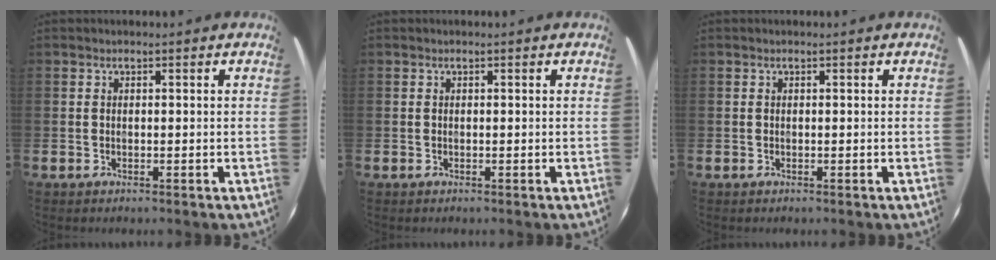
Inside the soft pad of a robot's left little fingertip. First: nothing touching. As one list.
[{"total": 0.0}, {"total": 0.0}]